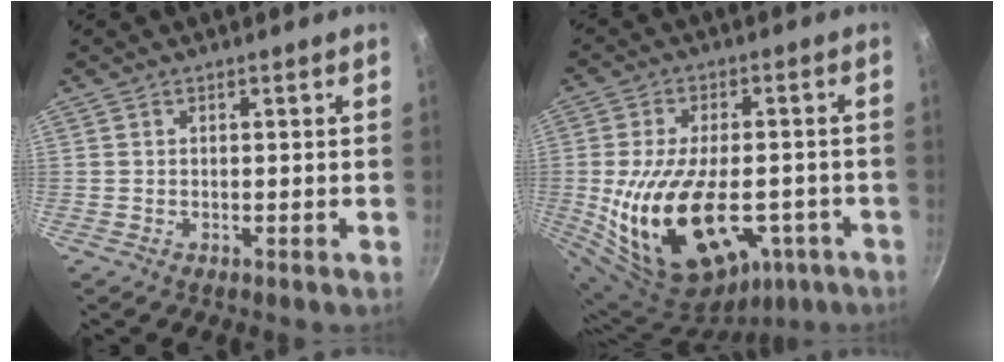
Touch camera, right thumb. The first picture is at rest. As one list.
[{"total": 22.9, "force": [-6.2, 12.9, 17.9], "torque": [-0.294, 0.013, -0.079]}]